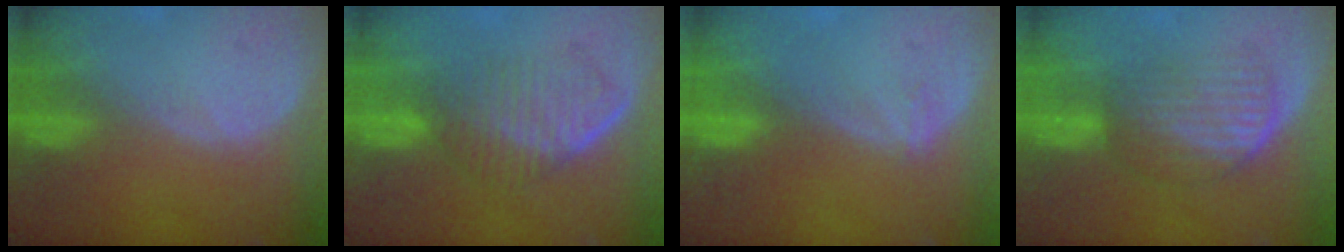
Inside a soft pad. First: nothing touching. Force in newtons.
{"total": 7.0, "press": 6.1, "slide": 3.4}
{"total": 0.9, "press": 0.6, "slide": 0.6}
{"total": 6.9, "press": 5.9, "slide": 3.6}